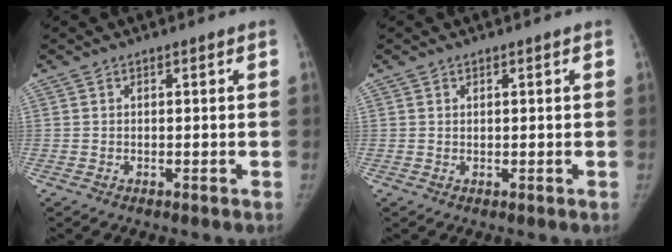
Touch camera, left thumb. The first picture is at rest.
{"total": 0.5, "force": [0.3, 0.3, 0.3], "torque": [-0.003, -0.003, 0.006]}